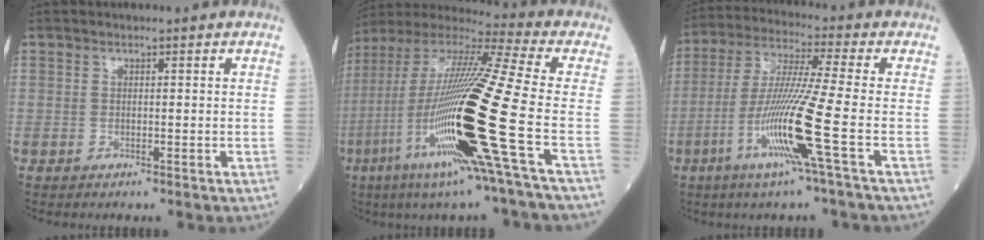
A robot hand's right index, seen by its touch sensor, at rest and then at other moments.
{"total": 26.2, "force": [-7.3, -0.1, 25.2], "torque": [-0.511, -0.044, -0.152]}
{"total": 13.0, "force": [-4.6, -2.1, 12.0], "torque": [-0.241, -0.023, -0.095]}